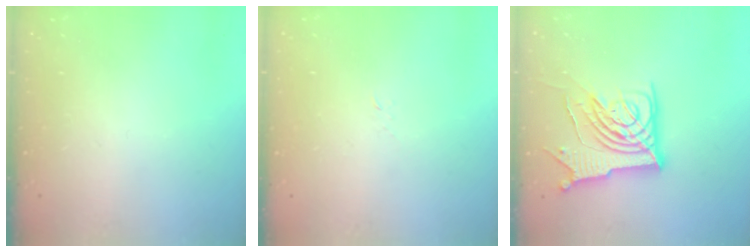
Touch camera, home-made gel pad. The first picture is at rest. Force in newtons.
{"total": 3.4, "press": 3.4, "slide": 0.5}
{"total": 14.0, "press": 13.9, "slide": 1.5}